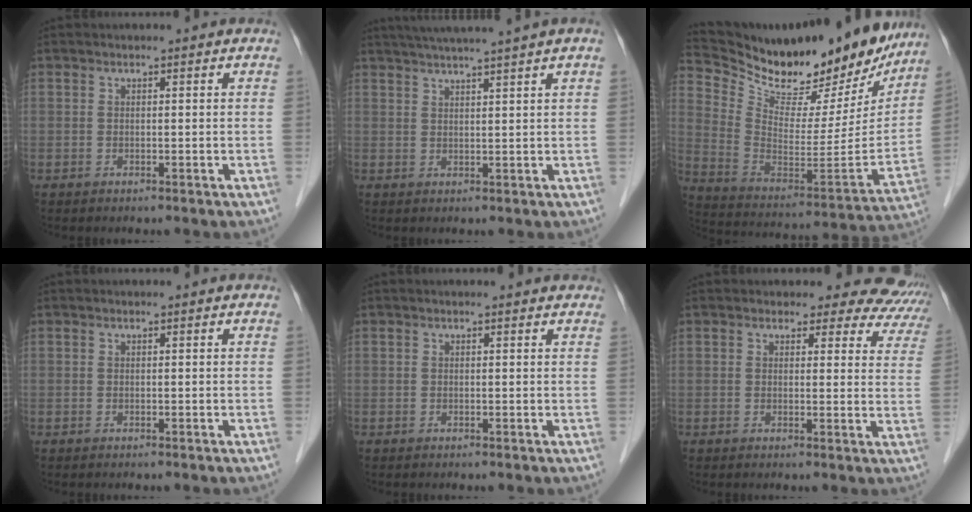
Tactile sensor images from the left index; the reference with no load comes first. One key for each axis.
{"total": 8.9, "fx": 7.5, "fy": -1.4, "fz": 4.6, "tx": -0.070, "ty": 0.021, "tz": 0.103}
{"total": 28.1, "fx": 24.7, "fy": 7.2, "fz": 11.4, "tx": -0.193, "ty": -0.045, "tz": 0.358}
{"total": 0.0}
{"total": 3.7, "fx": 3.4, "fy": 1.0, "fz": 1.0, "tx": -0.013, "ty": 0.018, "tz": 0.031}
{"total": 12.1, "fx": 11.1, "fy": 4.6, "fz": 1.4, "tx": 0.026, "ty": -0.041, "tz": 0.084}